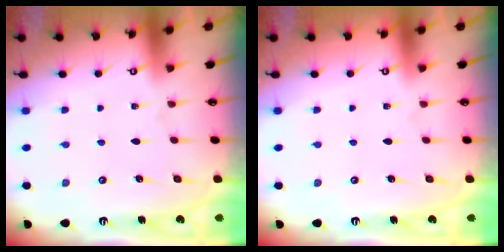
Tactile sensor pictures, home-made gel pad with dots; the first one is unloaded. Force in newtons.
{"total": 0.0}